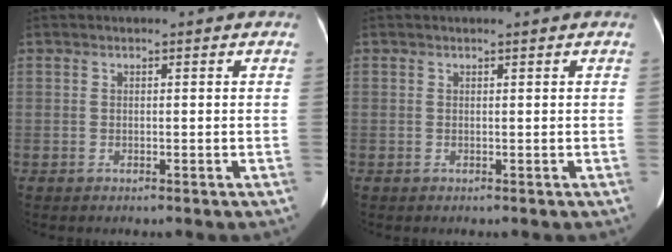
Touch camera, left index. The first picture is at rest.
{"total": 0.0}